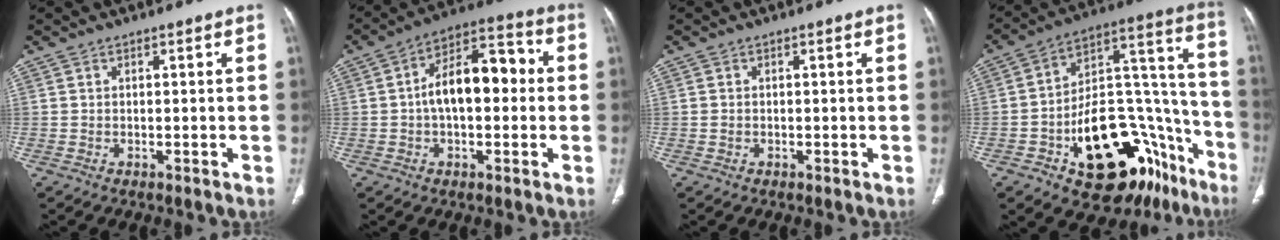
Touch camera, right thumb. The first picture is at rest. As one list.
[{"total": 13.3, "force": [0.4, 7.3, 11.2], "torque": [-0.163, 0.042, -0.005]}, {"total": 0.8, "force": [-0.1, 0.7, 0.4], "torque": [-0.009, 0.001, 0.000]}, {"total": 29.3, "force": [-14.0, 15.6, 20.5], "torque": [-0.213, 0.113, -0.195]}]